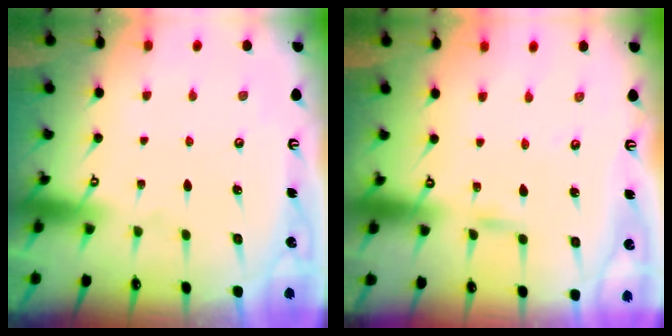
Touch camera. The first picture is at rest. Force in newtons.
{"total": 2.3, "press": 2.3, "slide": 0.2}